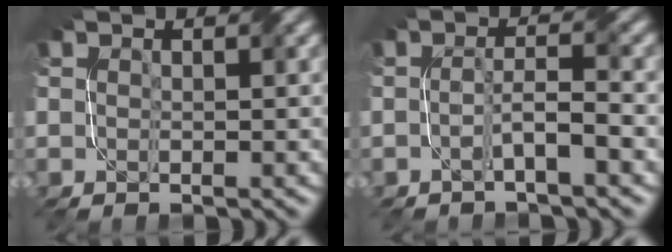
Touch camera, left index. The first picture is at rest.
{"total": 2.5, "force": [-1.2, 0.1, 2.2], "torque": [-0.041, 0.011, -0.027]}